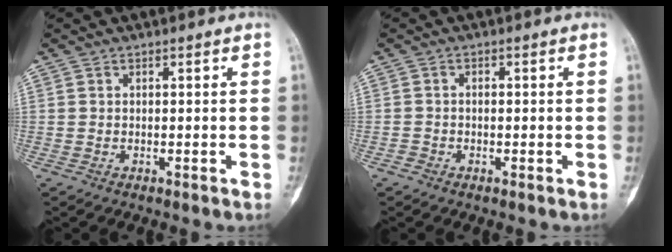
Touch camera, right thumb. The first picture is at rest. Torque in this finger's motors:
{"motor_torque": [-0.38, -0.50, 0.32, -0.04, 0.03]}